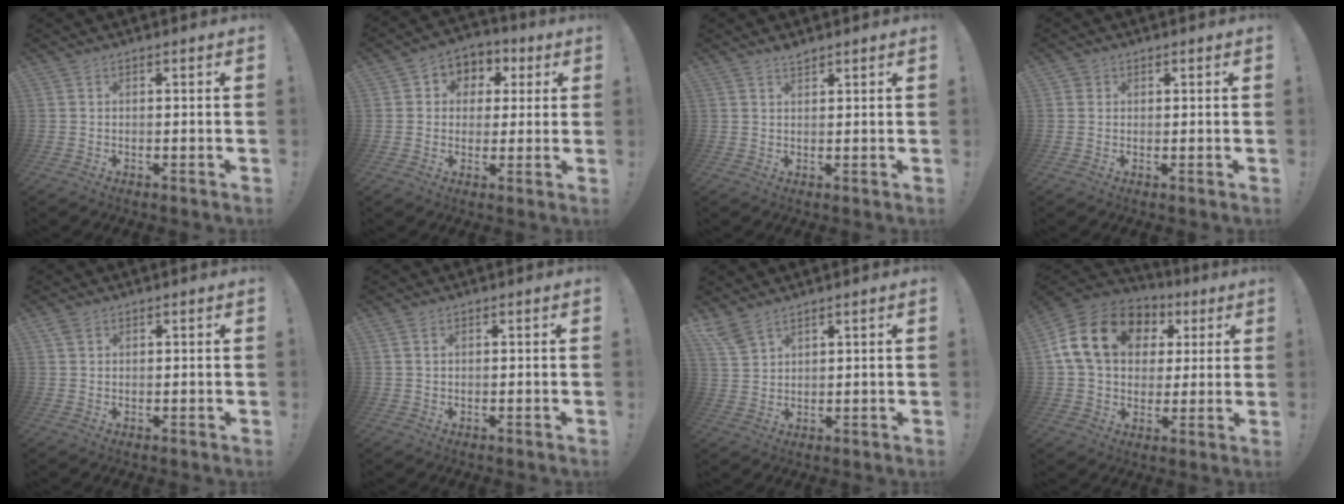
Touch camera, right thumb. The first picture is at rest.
{"total": 6.5, "force": [-0.4, 6.3, 1.8], "torque": [-0.021, 0.007, -0.001]}
{"total": 1.9, "force": [1.7, 0.3, 0.6], "torque": [-0.006, -0.010, 0.031]}
{"total": 1.6, "force": [1.0, 1.2, -0.3], "torque": [0.011, -0.001, 0.018]}
{"total": 1.8, "force": [1.4, 1.1, 0.3], "torque": [-0.002, -0.001, 0.027]}
{"total": 1.1, "force": [0.6, 0.6, 0.7], "torque": [-0.008, -0.002, 0.010]}
{"total": 5.5, "force": [4.6, 2.2, 1.8], "torque": [-0.040, -0.020, 0.092]}
{"total": 19.3, "force": [5.6, 14.1, 11.9], "torque": [-0.211, 0.000, 0.109]}